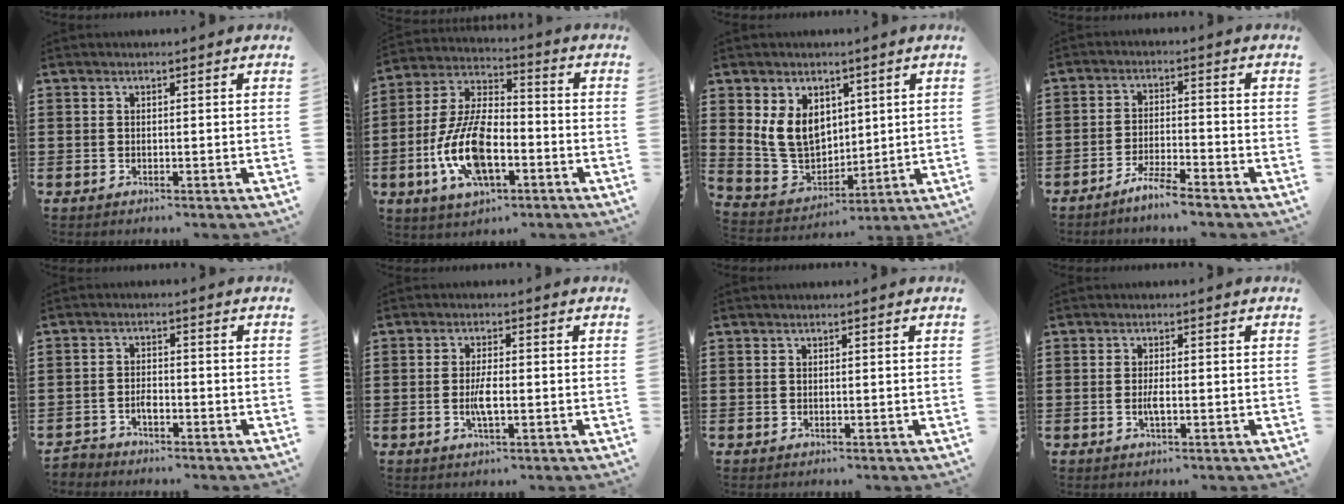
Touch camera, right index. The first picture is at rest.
{"total": 12.6, "force": [-4.4, 5.9, 10.2], "torque": [-0.234, 0.001, -0.084]}
{"total": 8.9, "force": [2.7, 7.1, 4.7], "torque": [-0.126, 0.004, 0.052]}
{"total": 4.3, "force": [-4.0, -0.3, 1.6], "torque": [-0.035, -0.002, -0.078]}
{"total": 1.9, "force": [-1.6, 0.9, 0.6], "torque": [-0.014, 0.004, -0.033]}
{"total": 3.8, "force": [-0.7, 1.0, 3.6], "torque": [-0.075, -0.003, -0.017]}
{"total": 0.0}
{"total": 2.1, "force": [-0.5, 0.5, 1.9], "torque": [-0.041, -0.001, -0.011]}